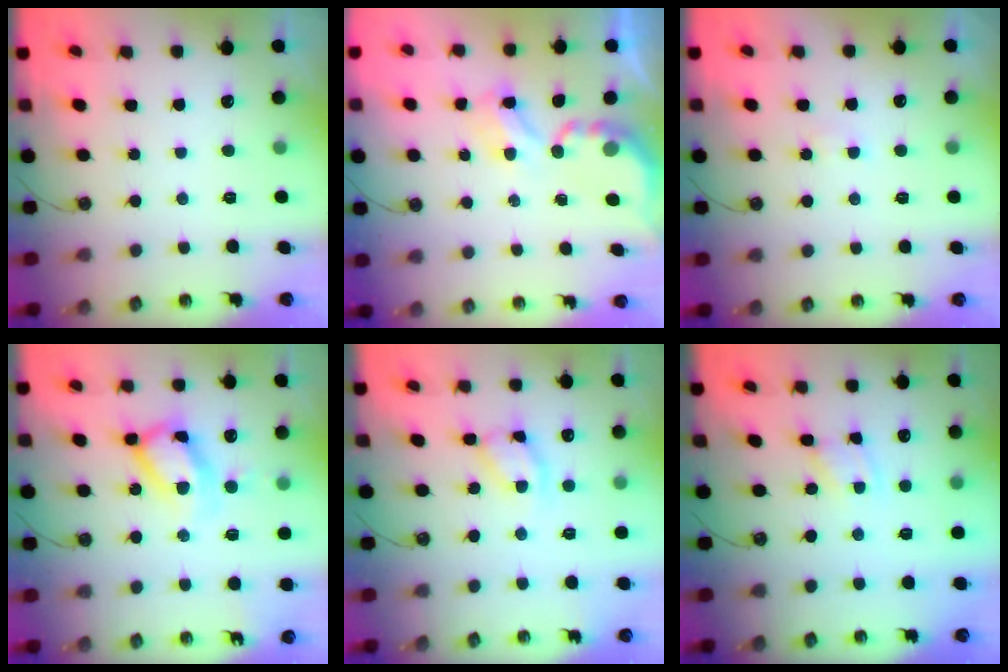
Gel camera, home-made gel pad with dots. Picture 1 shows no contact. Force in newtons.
{"total": 3.7, "press": 3.7, "slide": 0.2}
{"total": 2.4, "press": 2.3, "slide": 0.4}
{"total": 12.8, "press": 12.8, "slide": 1.5}
{"total": 12.2, "press": 12.2, "slide": 0.9}
{"total": 1.3, "press": 1.3, "slide": 0.0}